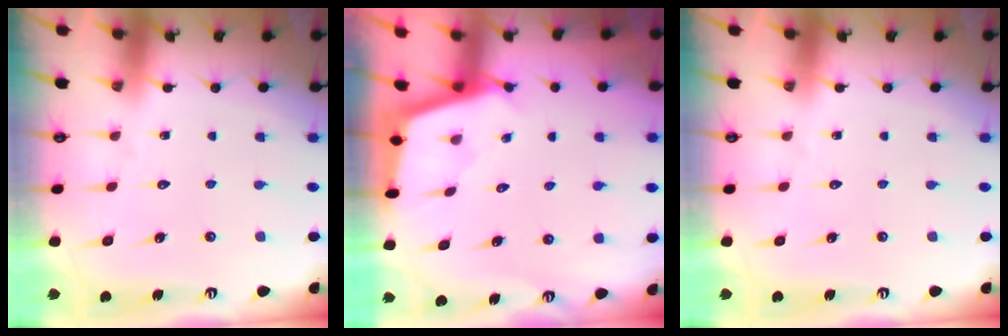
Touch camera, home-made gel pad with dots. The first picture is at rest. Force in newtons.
{"total": 2.4, "press": 2.4, "slide": 0.2}
{"total": 0.0}